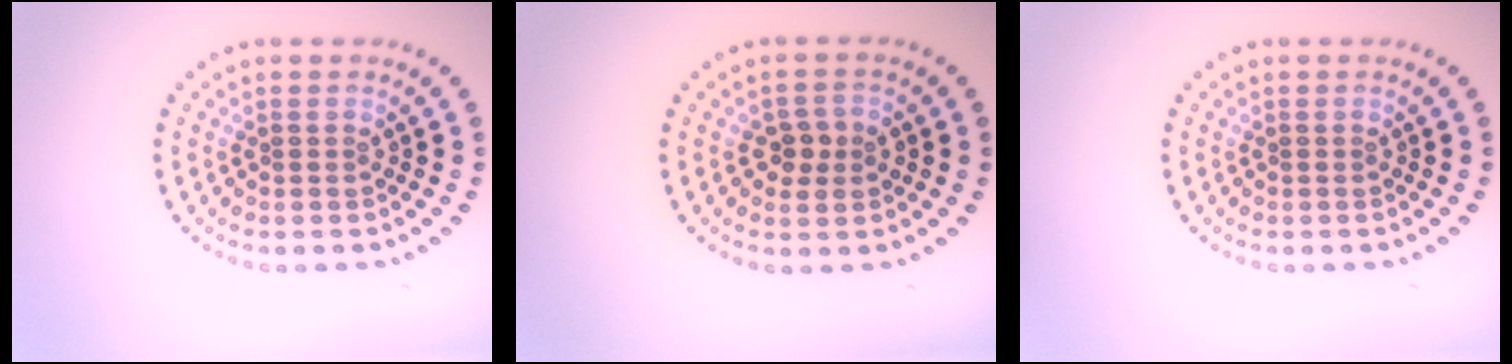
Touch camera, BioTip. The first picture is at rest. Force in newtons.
{"total": 2.0, "press": 2.0, "slide": 0.2}
{"total": 0.0}